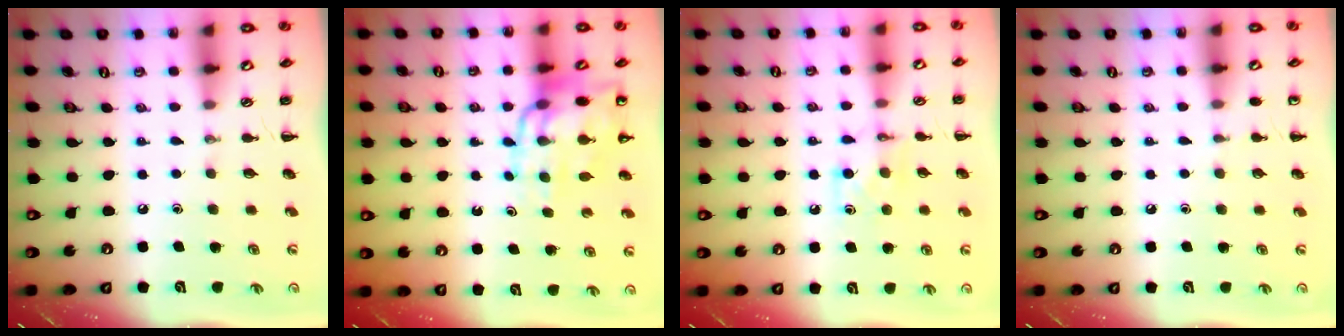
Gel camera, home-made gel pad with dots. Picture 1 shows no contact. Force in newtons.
{"total": 13.6, "press": 13.3, "slide": 3.0}
{"total": 5.6, "press": 5.5, "slide": 1.2}
{"total": 3.0, "press": 2.8, "slide": 1.0}